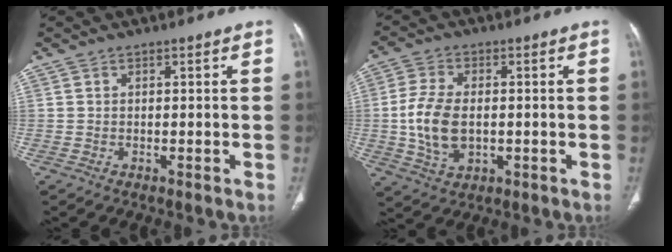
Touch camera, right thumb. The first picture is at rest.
{"total": 10.1, "force": [-0.7, 6.1, 8.0], "torque": [-0.163, 0.001, -0.009]}